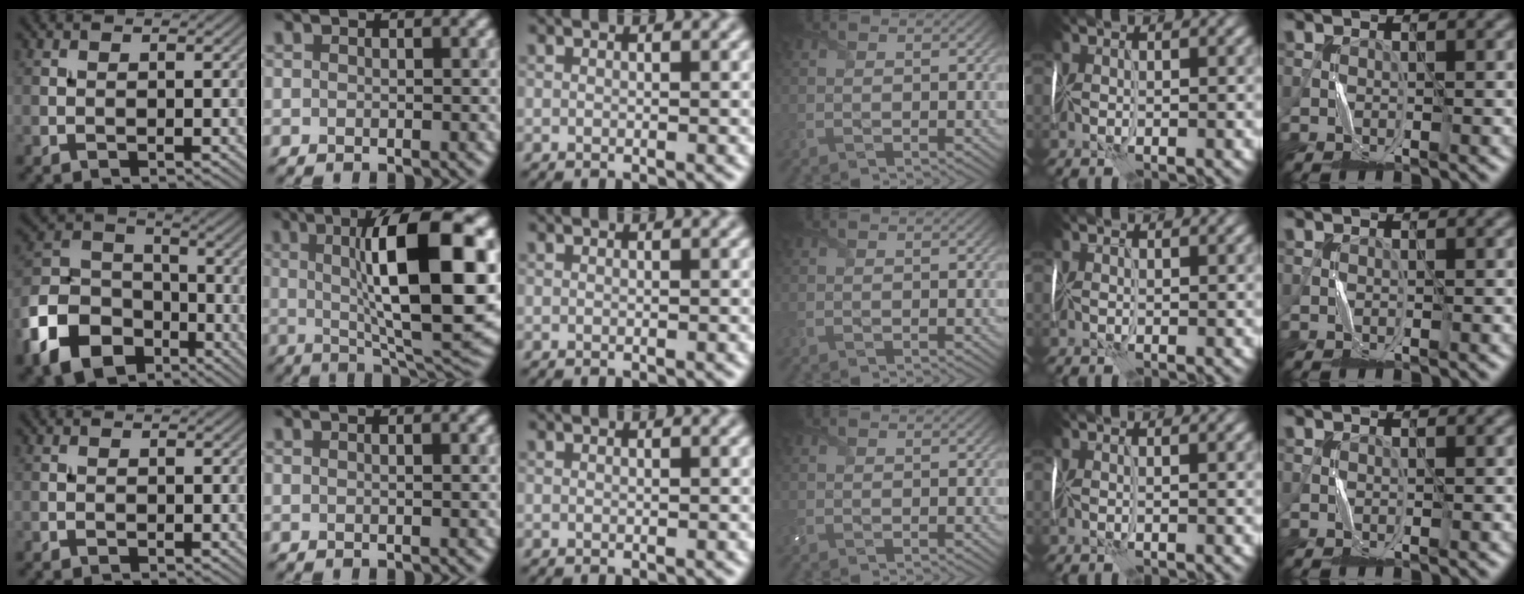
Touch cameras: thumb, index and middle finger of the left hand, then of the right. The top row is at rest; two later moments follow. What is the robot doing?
{"motion": "fold", "object": "handkerchief"}